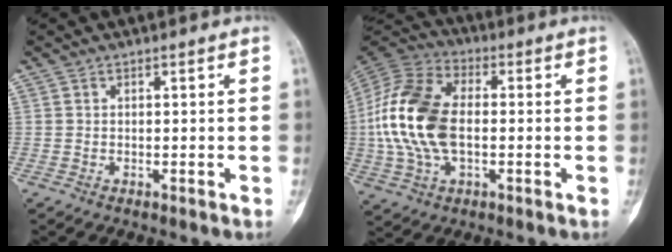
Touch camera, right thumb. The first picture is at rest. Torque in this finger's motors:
{"motor_torque": [2.04, 1.87, 1.31, -1.46, 0.38]}